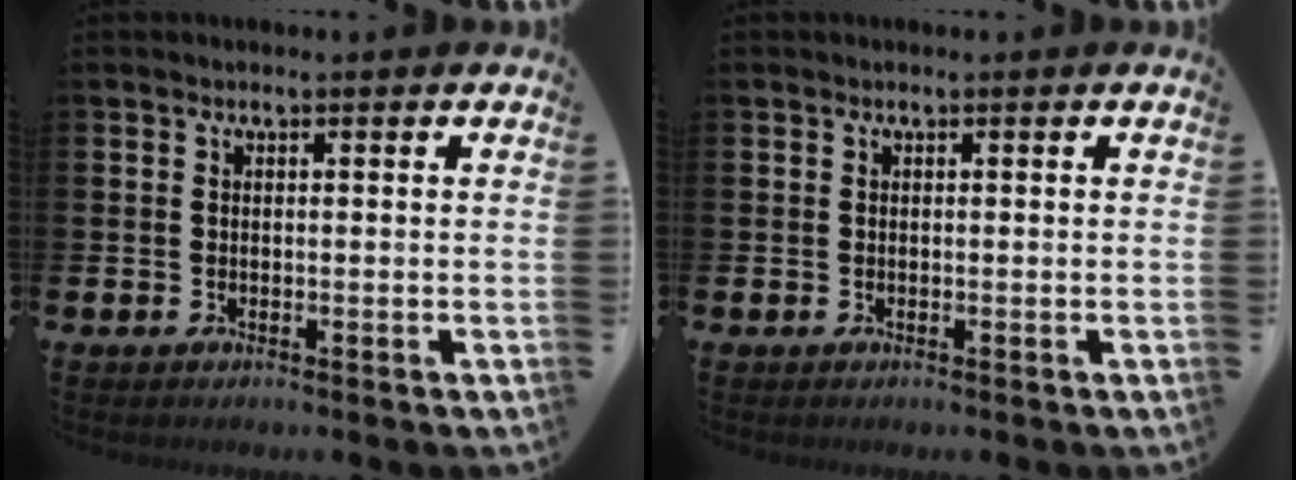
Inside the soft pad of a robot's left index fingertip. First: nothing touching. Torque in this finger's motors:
{"motor_torque": [-0.05, 0.06, 0.00, 0.00]}